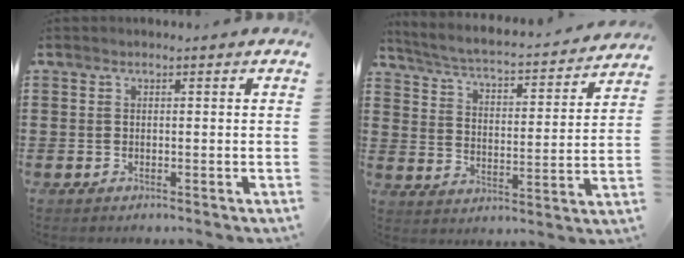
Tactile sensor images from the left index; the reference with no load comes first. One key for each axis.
{"total": 2.8, "fx": 2.6, "fy": -0.1, "fz": 1.0, "tx": -0.040, "ty": -0.032, "tz": 0.032}